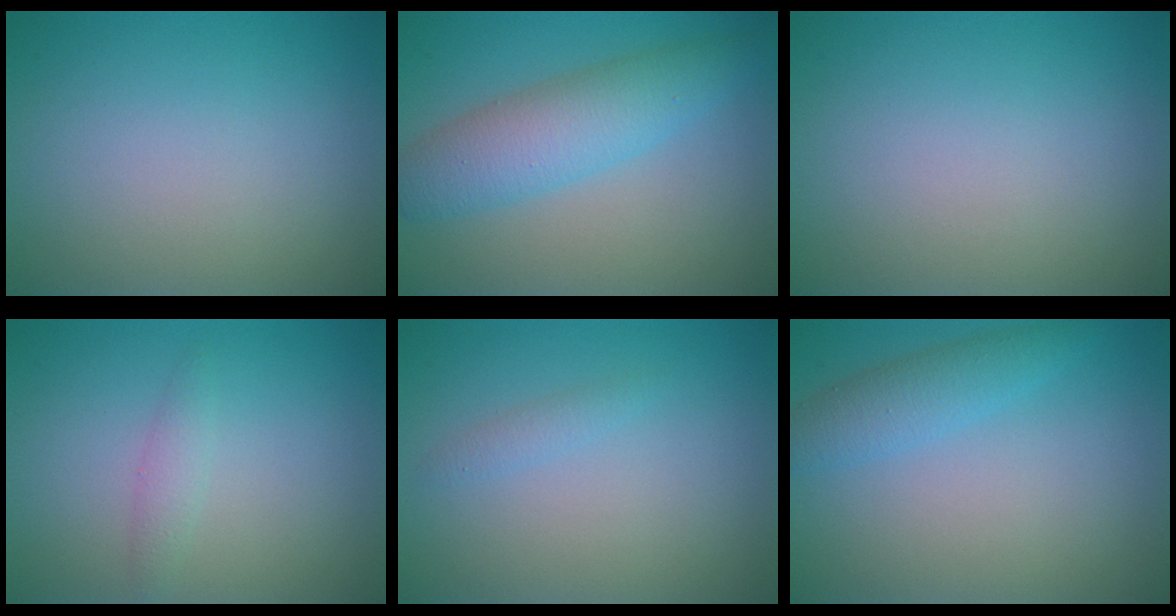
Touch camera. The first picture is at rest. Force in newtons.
{"total": 5.2, "press": 5.2, "slide": 0.2}
{"total": 0.0}
{"total": 1.2, "press": 1.2, "slide": 0.0}
{"total": 0.9, "press": 0.9, "slide": 0.0}
{"total": 2.7, "press": 2.7, "slide": 0.0}